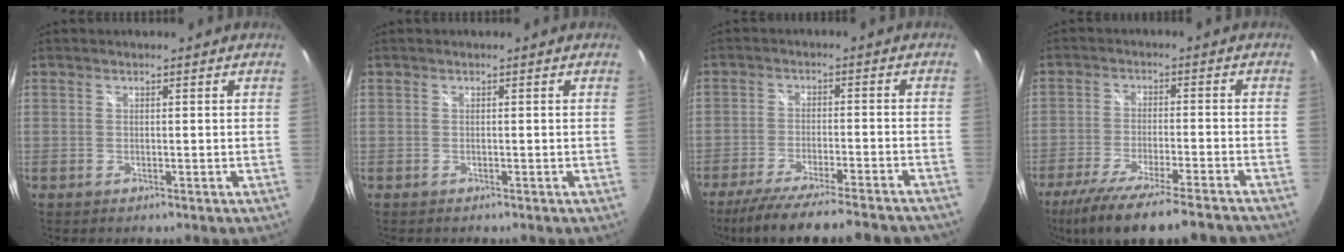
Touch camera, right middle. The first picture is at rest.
{"total": 0.0}
{"total": 18.7, "force": [-16.4, 1.7, 8.9], "torque": [-0.164, -0.036, -0.240]}
{"total": 17.6, "force": [-14.7, 1.4, 9.5], "torque": [-0.184, -0.043, -0.233]}